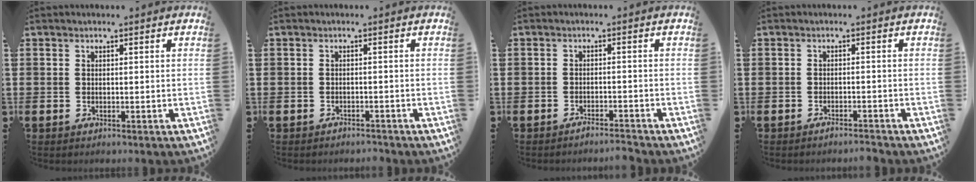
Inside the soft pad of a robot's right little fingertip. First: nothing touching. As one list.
[{"total": 1.0, "force": [-1.0, 0.1, -0.1], "torque": [-0.002, 0.002, -0.023]}, {"total": 1.8, "force": [-1.8, -0.1, 0.3], "torque": [-0.007, 0.003, -0.035]}, {"total": 1.4, "force": [-1.4, 0.0, 0.3], "torque": [-0.007, 0.000, -0.026]}]